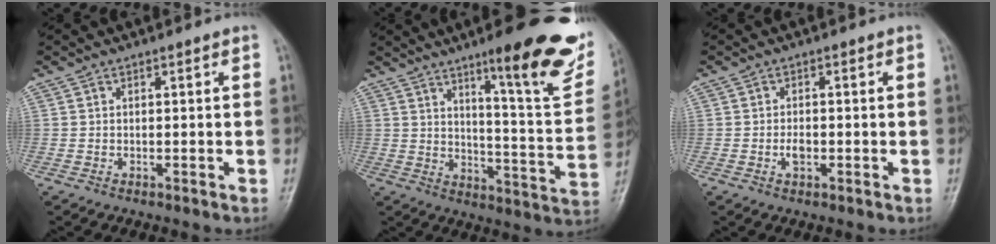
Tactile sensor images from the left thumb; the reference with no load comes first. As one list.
[{"total": 21.2, "force": [12.7, 4.1, 16.5], "torque": [-0.177, -0.066, 0.181]}, {"total": 2.2, "force": [-0.6, 1.4, 1.6], "torque": [-0.024, 0.002, -0.013]}]